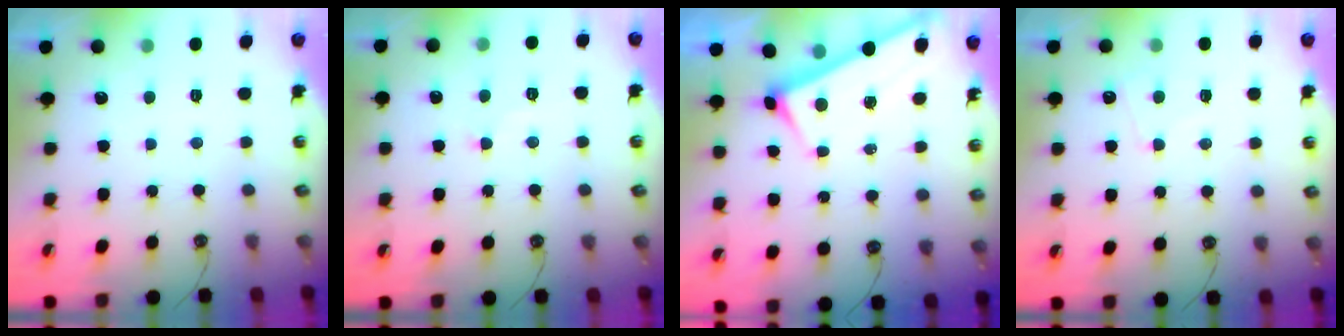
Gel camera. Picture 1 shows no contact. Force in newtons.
{"total": 0.5, "press": 0.1, "slide": 0.5}
{"total": 3.1, "press": 3.1, "slide": 0.0}
{"total": 1.3, "press": 1.2, "slide": 0.6}